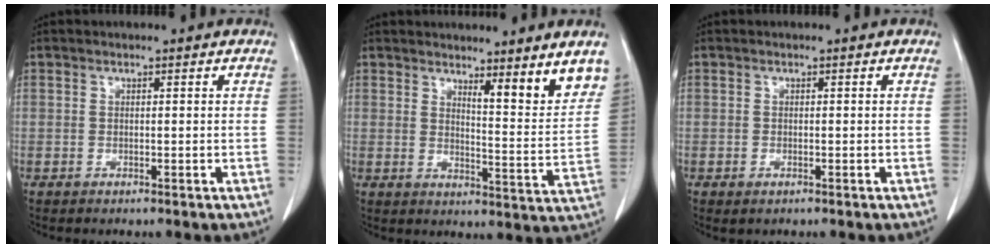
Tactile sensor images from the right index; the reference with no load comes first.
{"total": 7.8, "force": [5.9, 0.2, 5.1], "torque": [-0.060, -0.031, 0.080]}
{"total": 0.8, "force": [-0.5, 0.4, 0.5], "torque": [-0.008, -0.001, -0.003]}